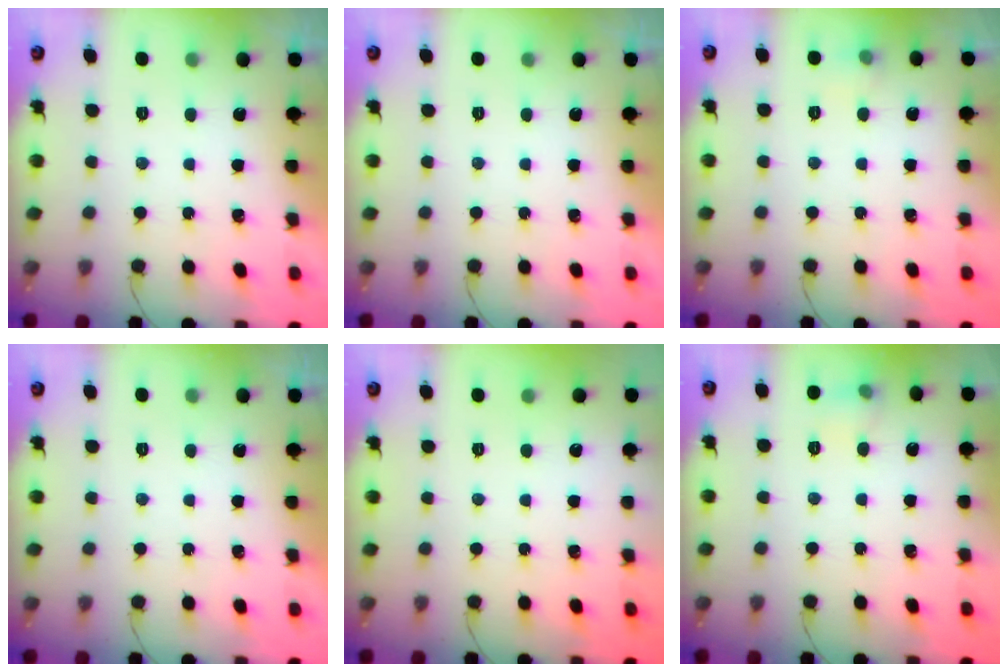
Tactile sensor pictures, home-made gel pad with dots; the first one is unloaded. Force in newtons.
{"total": 0.0}
{"total": 5.3, "press": 5.0, "slide": 1.7}
{"total": 0.0}
{"total": 0.0}
{"total": 5.9, "press": 5.7, "slide": 1.7}